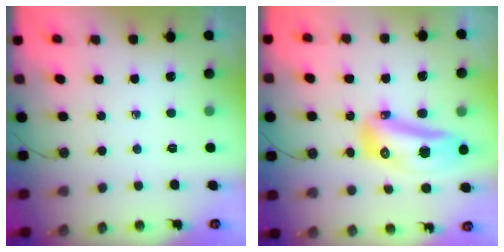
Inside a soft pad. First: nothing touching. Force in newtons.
{"total": 15.8, "press": 15.0, "slide": 5.0}